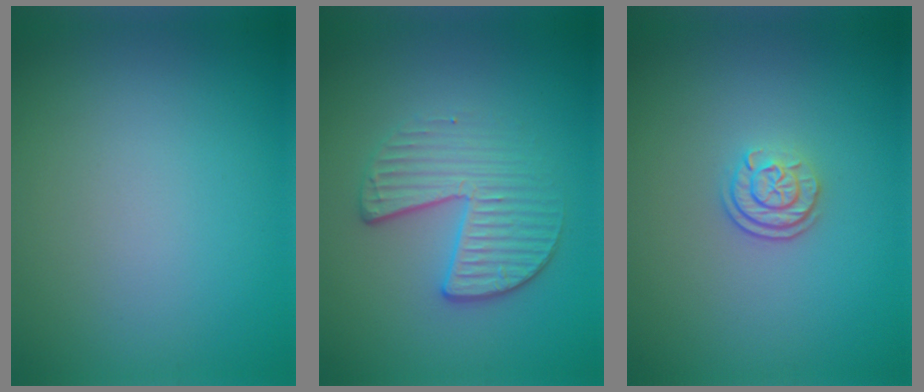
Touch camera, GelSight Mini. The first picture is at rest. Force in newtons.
{"total": 3.8, "press": 3.1, "slide": 2.1}
{"total": 2.2, "press": 1.8, "slide": 1.3}